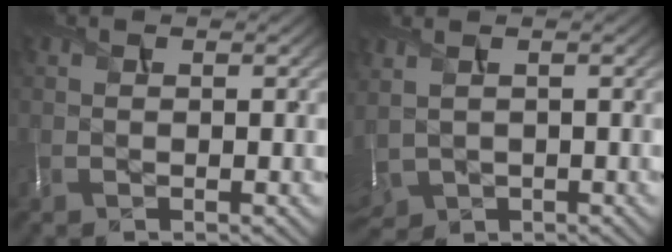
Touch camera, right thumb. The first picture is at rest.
{"total": 3.4, "force": [0.5, 2.3, 2.4], "torque": [-0.079, -0.002, 0.022]}